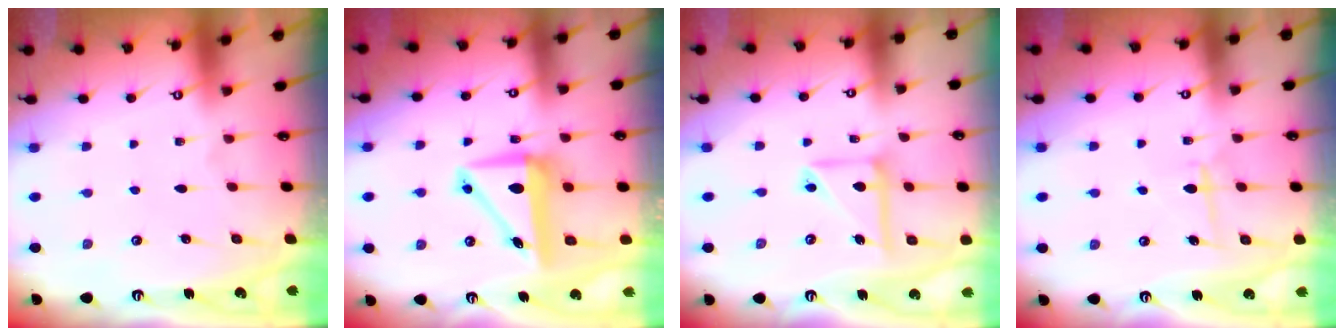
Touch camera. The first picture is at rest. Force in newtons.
{"total": 8.7, "press": 8.5, "slide": 1.8}
{"total": 11.8, "press": 11.7, "slide": 1.1}
{"total": 5.8, "press": 5.7, "slide": 0.8}